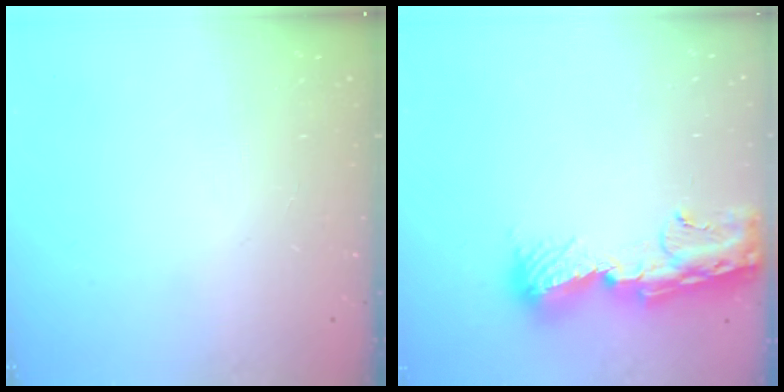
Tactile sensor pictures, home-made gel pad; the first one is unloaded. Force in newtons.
{"total": 13.0, "press": 12.9, "slide": 1.3}